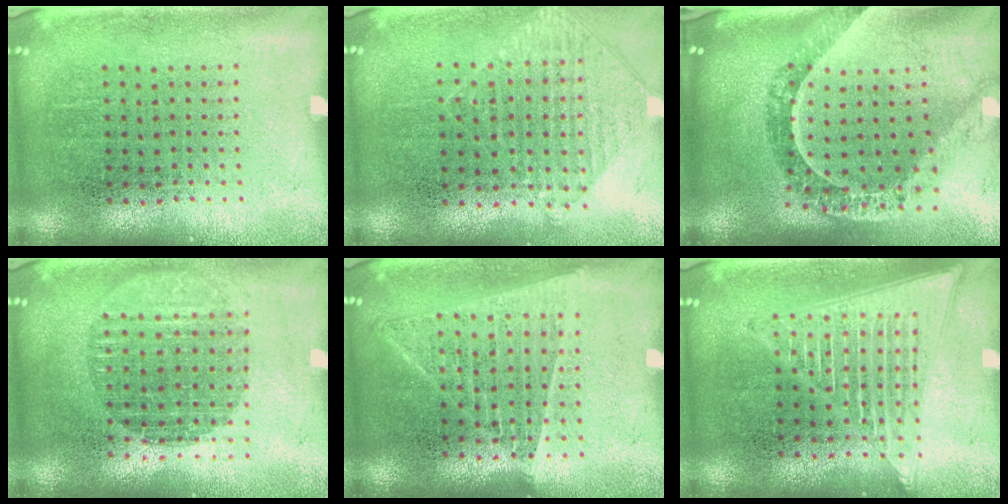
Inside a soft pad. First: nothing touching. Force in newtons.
{"total": 0.9, "press": 0.9, "slide": 0.1}
{"total": 1.7, "press": 1.5, "slide": 0.9}
{"total": 1.7, "press": 1.5, "slide": 0.8}
{"total": 1.4, "press": 1.3, "slide": 0.5}
{"total": 2.1, "press": 2.1, "slide": 0.2}